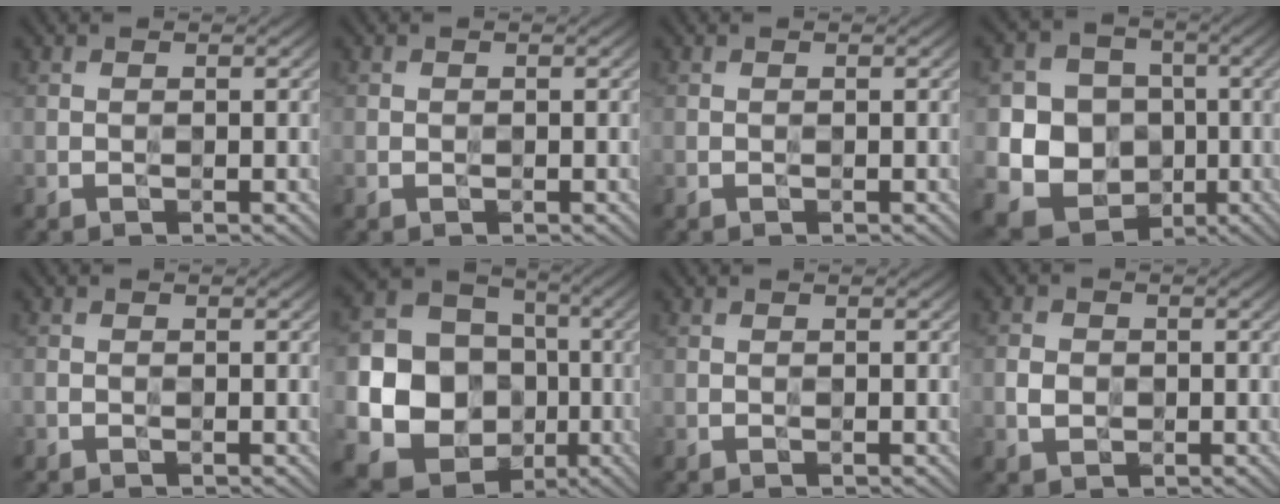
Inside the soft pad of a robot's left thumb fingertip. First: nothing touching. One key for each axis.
{"total": 0.0}
{"total": 0.0}
{"total": 12.8, "fx": -2.0, "fy": 11.6, "fz": 5.1, "tx": -0.139, "ty": -0.030, "tz": -0.049}
{"total": 0.6, "fx": -0.4, "fy": 0.4, "fz": 0.2, "tx": -0.008, "ty": -0.003, "tz": -0.010}
{"total": 19.0, "fx": -3.7, "fy": 17.1, "fz": 7.4, "tx": -0.192, "ty": -0.027, "tz": -0.080}
{"total": 0.0}
{"total": 2.1, "fx": -0.4, "fy": 1.8, "fz": 1.1, "tx": -0.028, "ty": -0.002, "tz": -0.011}